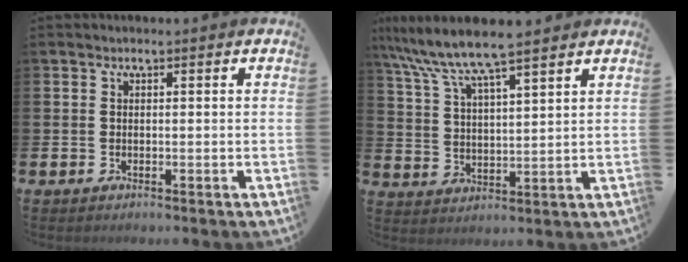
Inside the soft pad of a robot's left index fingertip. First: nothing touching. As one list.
[{"total": 8.4, "force": [7.5, 0.7, 3.5], "torque": [-0.098, -0.029, 0.134]}]